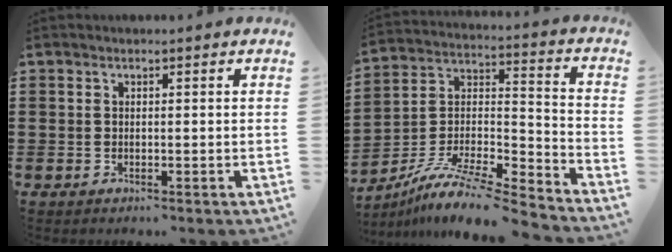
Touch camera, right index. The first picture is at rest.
{"total": 9.5, "force": [-8.1, 1.5, 4.8], "torque": [-0.097, 0.005, -0.166]}